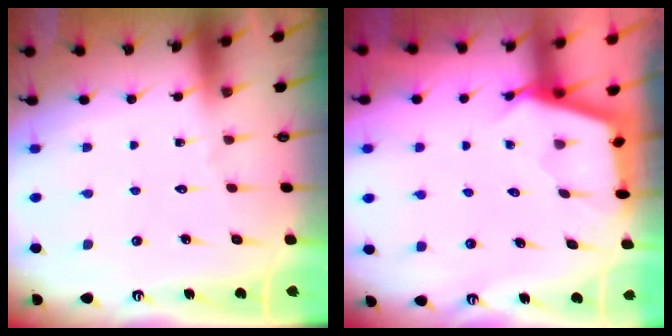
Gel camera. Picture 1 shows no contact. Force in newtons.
{"total": 2.6, "press": 2.6, "slide": 0.2}